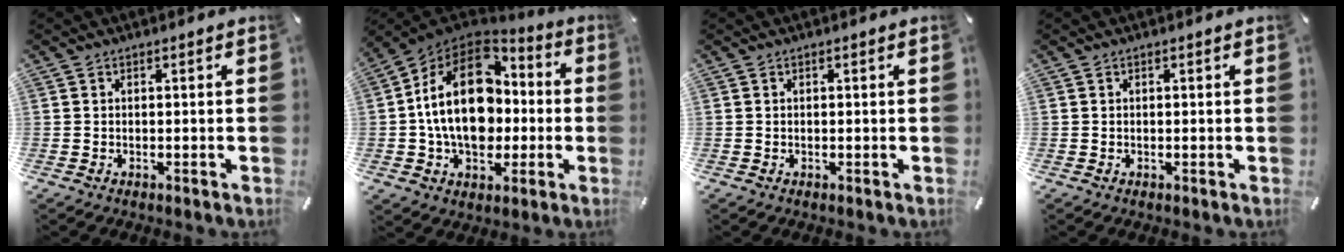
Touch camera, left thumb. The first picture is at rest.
{"total": 22.1, "force": [0.6, 15.8, 15.4], "torque": [-0.286, 0.010, 0.010]}
{"total": 0.0}
{"total": 0.0}